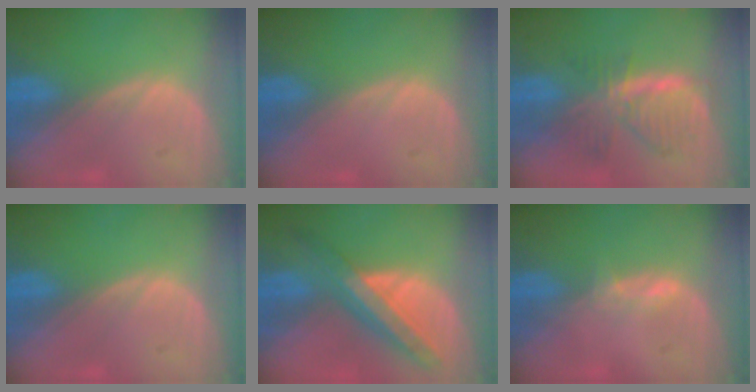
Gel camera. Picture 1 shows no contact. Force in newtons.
{"total": 0.0}
{"total": 7.7, "press": 6.9, "slide": 3.3}
{"total": 0.0}
{"total": 8.7, "press": 7.5, "slide": 4.4}
{"total": 1.6, "press": 1.5, "slide": 0.6}